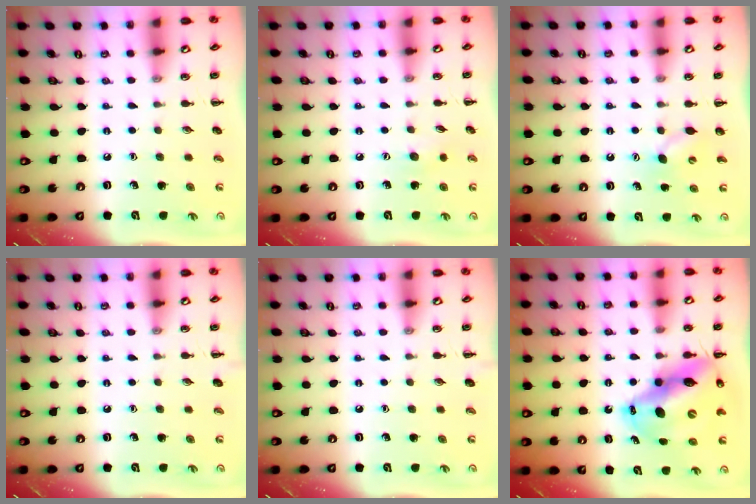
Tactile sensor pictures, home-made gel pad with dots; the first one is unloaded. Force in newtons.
{"total": 4.9, "press": 4.8, "slide": 1.0}
{"total": 5.4, "press": 5.3, "slide": 1.1}
{"total": 0.0}
{"total": 0.0}
{"total": 15.8, "press": 15.3, "slide": 4.2}